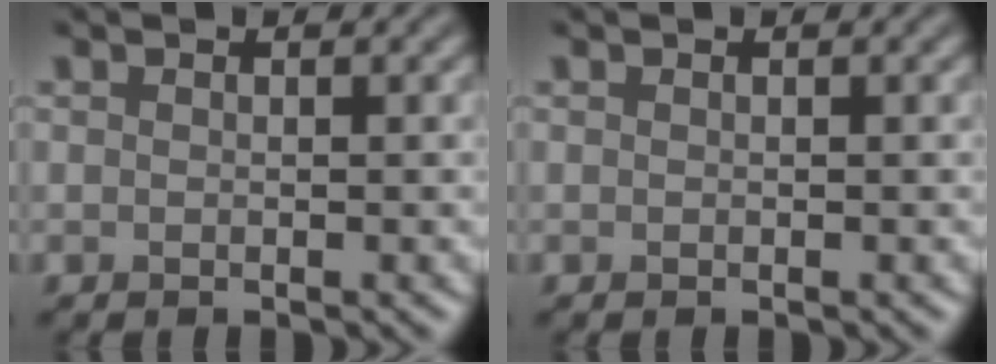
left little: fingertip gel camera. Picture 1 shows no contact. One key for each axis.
{"total": 0.0}